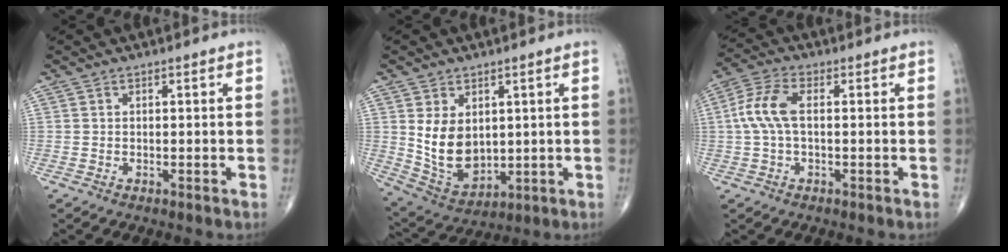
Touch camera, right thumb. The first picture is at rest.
{"total": 10.5, "force": [1.7, 7.3, 7.4], "torque": [-0.111, -0.019, 0.056]}
{"total": 7.3, "force": [0.4, 3.4, 6.4], "torque": [-0.155, 0.021, 0.003]}